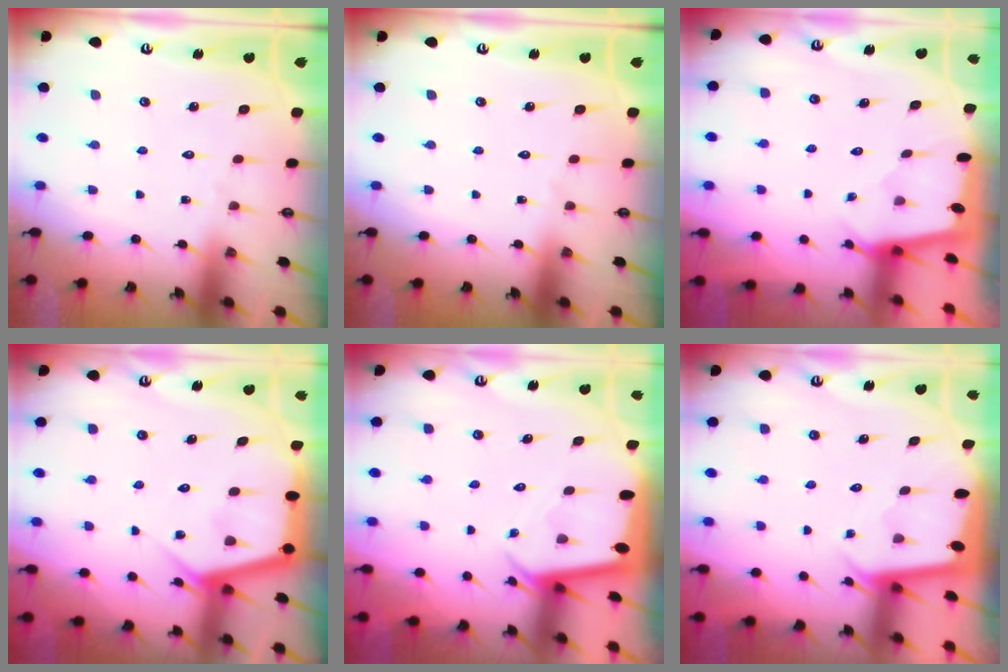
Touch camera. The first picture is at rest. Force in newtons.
{"total": 0.0}
{"total": 1.9, "press": 1.9, "slide": 0.1}
{"total": 6.2, "press": 6.2, "slide": 0.7}
{"total": 2.2, "press": 2.2, "slide": 0.2}
{"total": 1.9, "press": 1.9, "slide": 0.1}